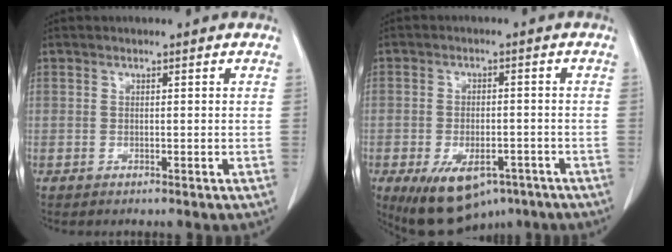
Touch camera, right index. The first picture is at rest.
{"total": 11.2, "force": [-6.8, 5.7, 6.8], "torque": [-0.111, -0.008, -0.095]}